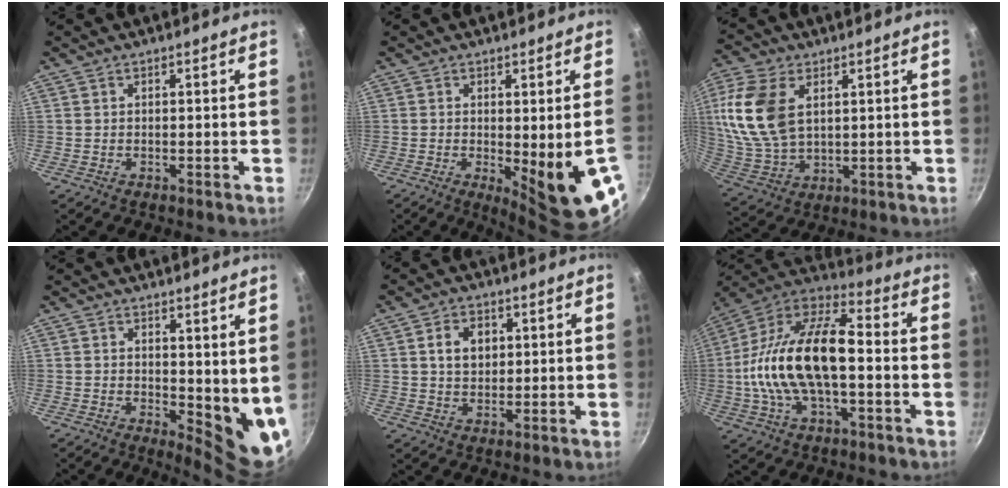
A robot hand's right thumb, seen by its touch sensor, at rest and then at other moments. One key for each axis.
{"total": 12.0, "fx": -2.4, "fy": 2.3, "fz": 11.5, "tx": -0.140, "ty": -0.022, "tz": -0.021}
{"total": 15.8, "fx": 4.4, "fy": 9.6, "fz": 11.8, "tx": -0.241, "ty": -0.016, "tz": 0.093}
{"total": 8.5, "fx": 2.4, "fy": 3.8, "fz": 7.2, "tx": -0.078, "ty": -0.029, "tz": 0.039}
{"total": 5.7, "fx": 1.4, "fy": 4.3, "fz": 3.5, "tx": -0.041, "ty": 0.000, "tz": 0.024}
{"total": 21.4, "fx": -1.7, "fy": 10.1, "fz": 18.8, "tx": -0.345, "ty": 0.042, "tz": -0.048}